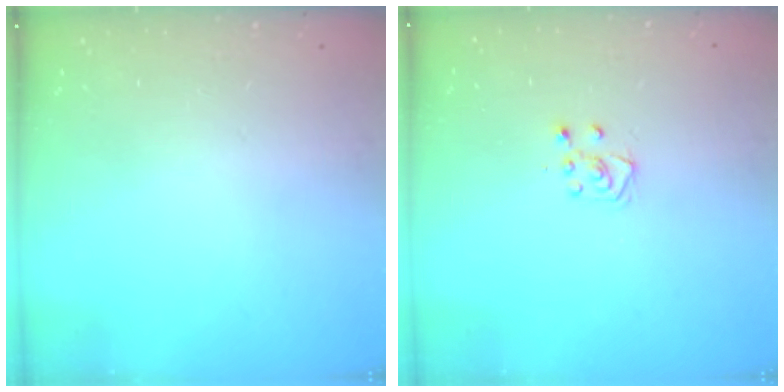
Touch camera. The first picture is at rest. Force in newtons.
{"total": 4.8, "press": 4.8, "slide": 0.5}